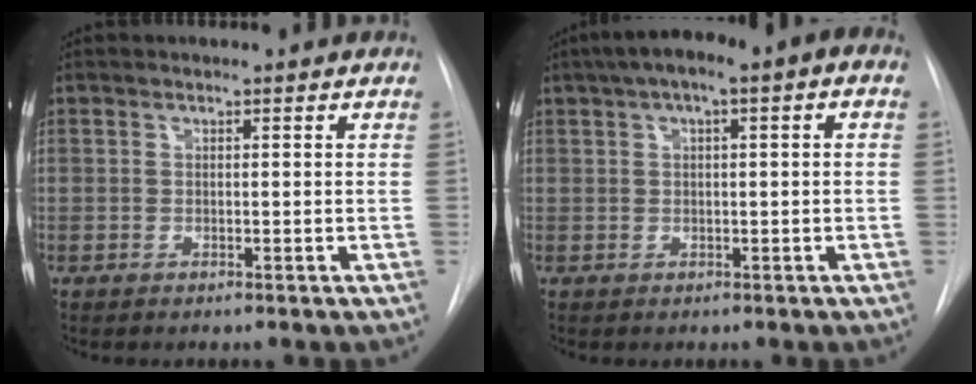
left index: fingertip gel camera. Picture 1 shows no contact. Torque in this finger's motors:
{"motor_torque": [0.85, -0.79, 0.28, 0.06]}